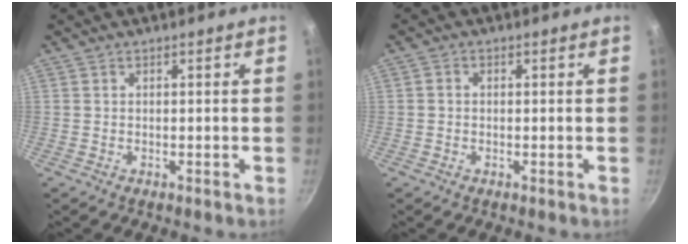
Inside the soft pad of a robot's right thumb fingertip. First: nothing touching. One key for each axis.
{"total": 1.1, "fx": -0.1, "fy": 0.9, "fz": 0.6, "tx": -0.012, "ty": 0.006, "tz": -0.004}